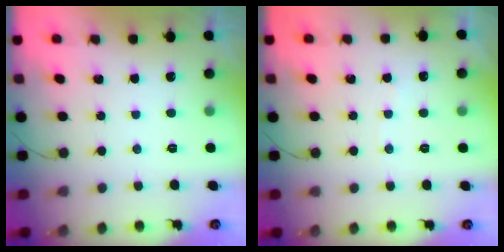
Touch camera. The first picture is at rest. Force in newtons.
{"total": 2.4, "press": 2.3, "slide": 0.3}